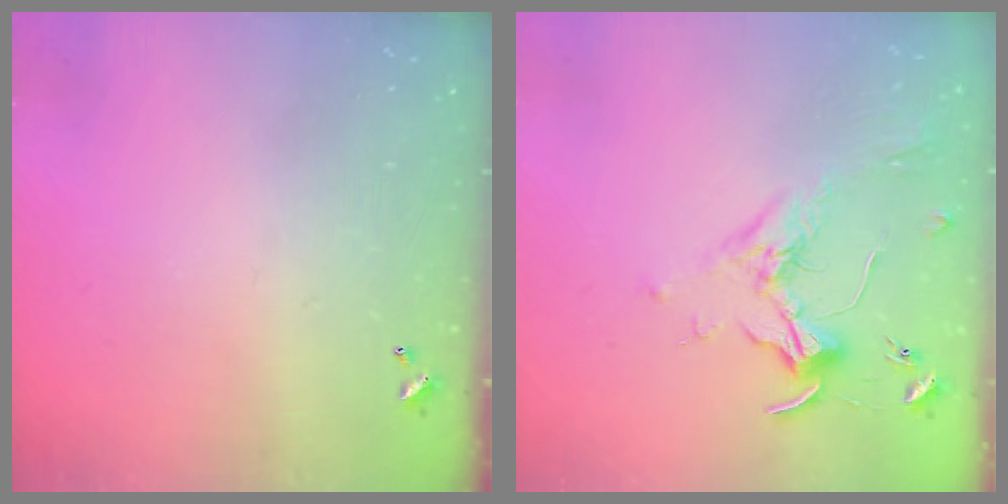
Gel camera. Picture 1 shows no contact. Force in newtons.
{"total": 1.7, "press": 1.5, "slide": 0.8}